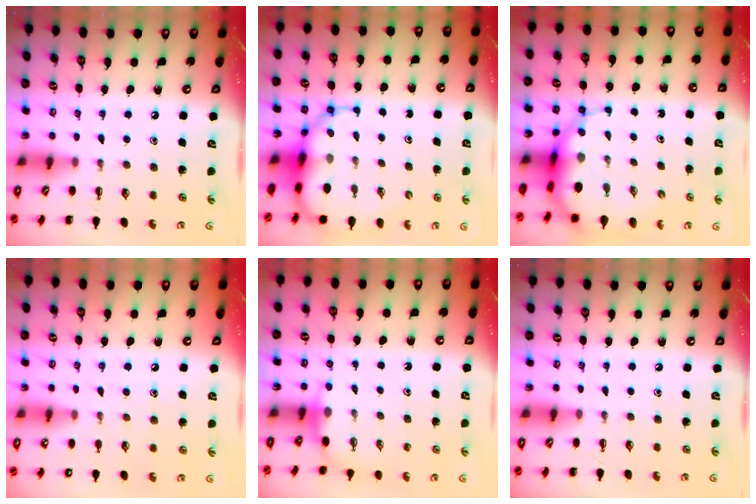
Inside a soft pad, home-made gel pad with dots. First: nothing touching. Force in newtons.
{"total": 9.2, "press": 8.7, "slide": 3.0}
{"total": 10.7, "press": 10.3, "slide": 2.9}
{"total": 7.1, "press": 7.0, "slide": 1.2}
{"total": 3.0, "press": 2.9, "slide": 0.9}
{"total": 0.0}